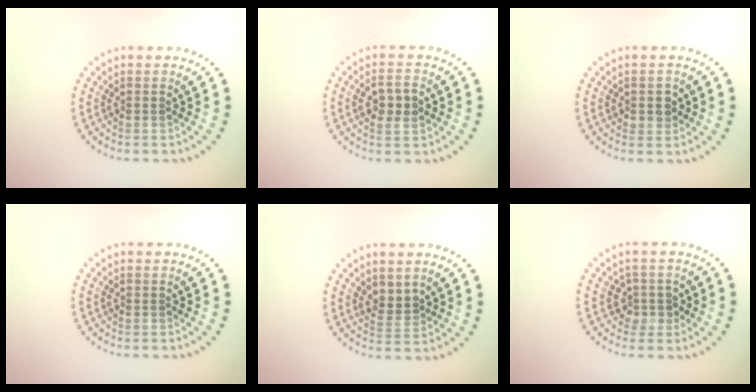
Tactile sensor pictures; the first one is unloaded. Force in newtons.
{"total": 3.0, "press": 3.0, "slide": 0.2}
{"total": 1.8, "press": 1.7, "slide": 0.6}
{"total": 0.0}
{"total": 1.8, "press": 1.6, "slide": 0.9}
{"total": 1.5, "press": 1.3, "slide": 0.9}